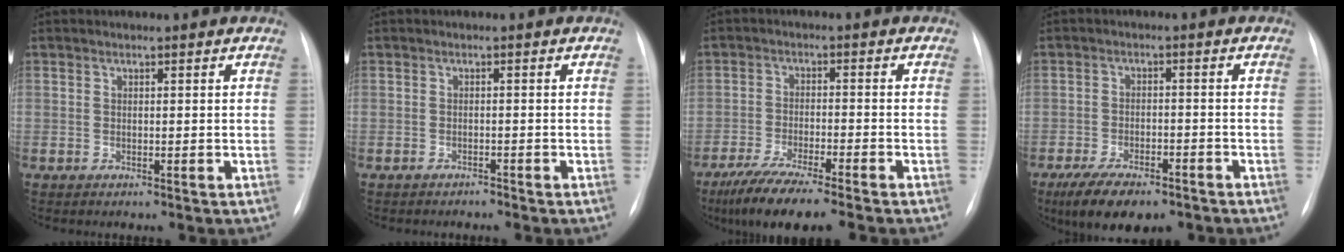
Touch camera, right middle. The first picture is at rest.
{"total": 0.9, "force": [-0.8, 0.2, -0.1], "torque": [-0.004, -0.001, -0.017]}
{"total": 10.2, "force": [-7.9, 0.1, 6.4], "torque": [-0.111, -0.033, -0.131]}
{"total": 10.2, "force": [-7.4, 3.6, 6.0], "torque": [-0.101, -0.015, -0.112]}